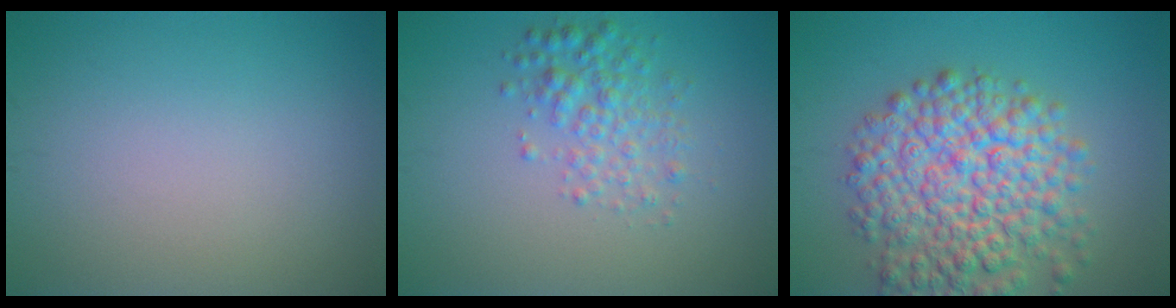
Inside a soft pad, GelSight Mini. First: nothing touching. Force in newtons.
{"total": 3.0, "press": 3.0, "slide": 0.1}
{"total": 9.2, "press": 9.2, "slide": 0.4}